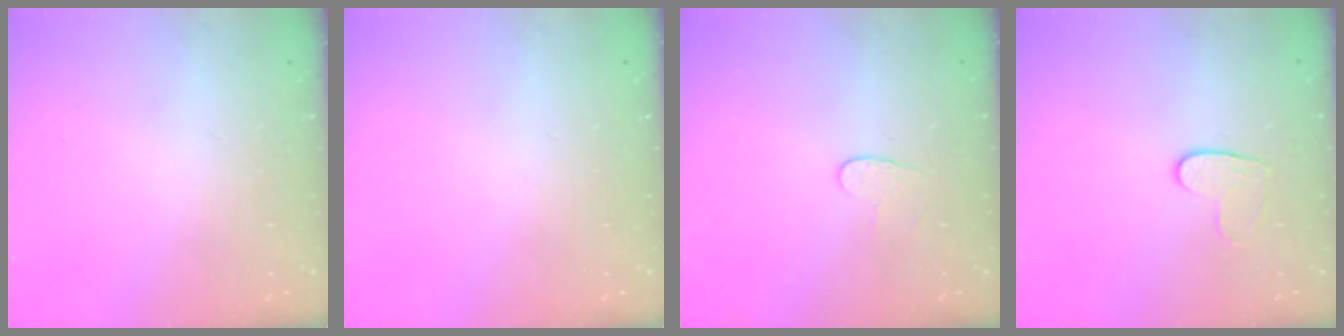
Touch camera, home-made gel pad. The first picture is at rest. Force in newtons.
{"total": 0.0}
{"total": 3.1, "press": 3.1, "slide": 0.3}
{"total": 5.6, "press": 5.5, "slide": 0.5}